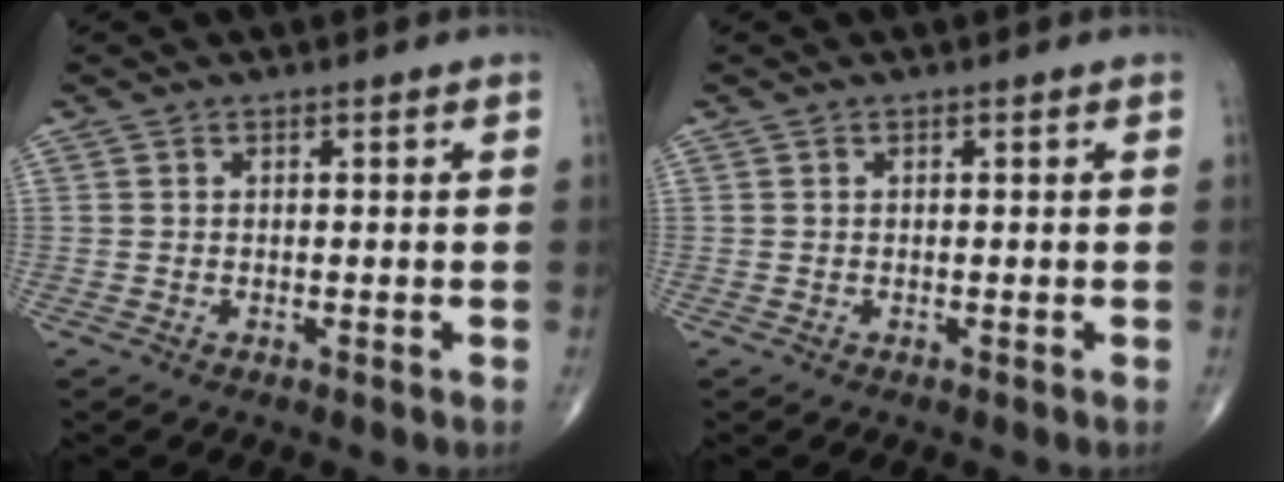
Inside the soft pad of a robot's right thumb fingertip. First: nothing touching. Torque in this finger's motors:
{"motor_torque": [0.00, 0.00, 0.00, 0.00, 0.00]}